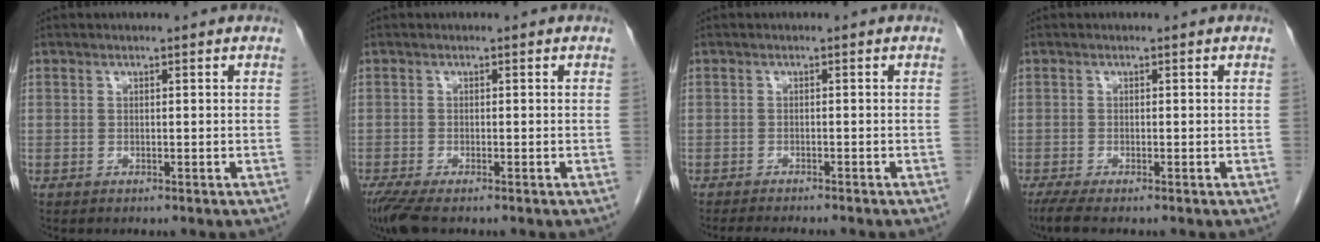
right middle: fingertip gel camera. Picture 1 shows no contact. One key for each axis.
{"total": 3.7, "fx": -2.7, "fy": 0.6, "fz": 2.5, "tx": -0.053, "ty": -0.012, "tz": -0.052}
{"total": 5.6, "fx": -5.0, "fy": 0.3, "fz": 2.5, "tx": -0.027, "ty": -0.009, "tz": -0.069}
{"total": 2.6, "fx": -2.0, "fy": 0.1, "fz": 1.7, "tx": -0.037, "ty": -0.008, "tz": -0.038}